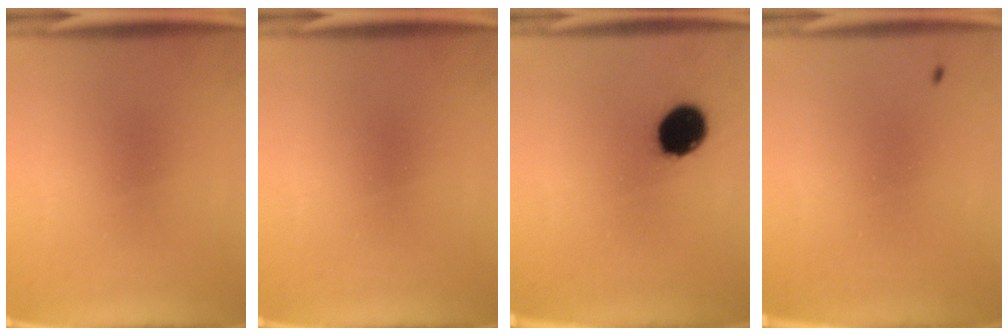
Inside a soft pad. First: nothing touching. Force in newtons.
{"total": 0.0}
{"total": 11.5}
{"total": 0.8}